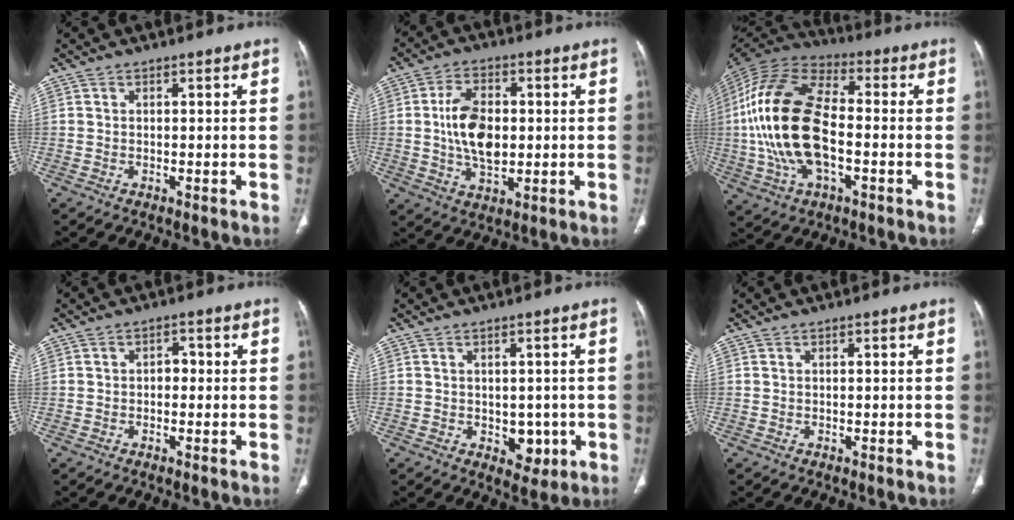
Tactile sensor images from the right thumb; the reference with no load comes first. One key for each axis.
{"total": 10.8, "fx": 0.3, "fy": 6.6, "fz": 8.5, "tx": -0.140, "ty": 0.001, "tz": 0.010}
{"total": 21.8, "fx": -1.9, "fy": 11.4, "fz": 18.5, "tx": -0.383, "ty": 0.020, "tz": -0.036}
{"total": 2.0, "fx": -0.2, "fy": 1.5, "fz": 1.4, "tx": -0.008, "ty": 0.009, "tz": -0.010}
{"total": 4.7, "fx": -0.9, "fy": 3.4, "fz": 3.1, "tx": -0.012, "ty": -0.002, "tz": -0.002}
{"total": 0.0}